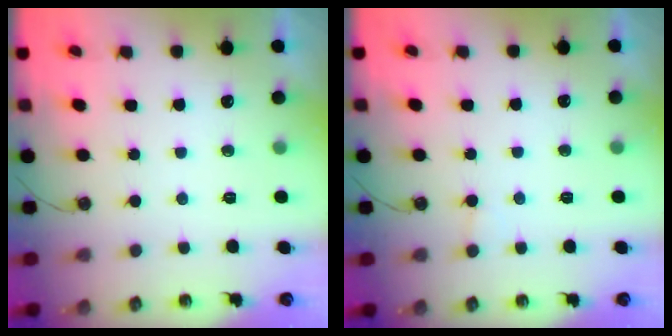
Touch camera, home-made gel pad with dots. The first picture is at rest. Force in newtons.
{"total": 4.8, "press": 4.8, "slide": 0.3}